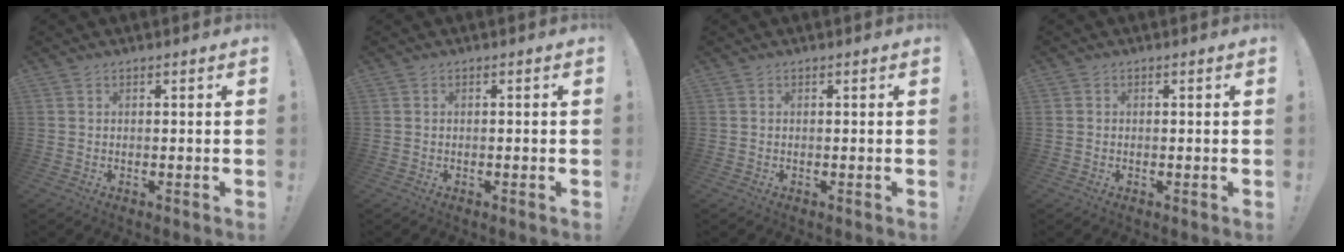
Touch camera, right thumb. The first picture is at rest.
{"total": 0.5, "force": [-0.4, 0.0, 0.3], "torque": [-0.007, -0.001, -0.007]}
{"total": 0.0}
{"total": 0.6, "force": [-0.3, 0.5, 0.0], "torque": [-0.001, 0.002, -0.005]}